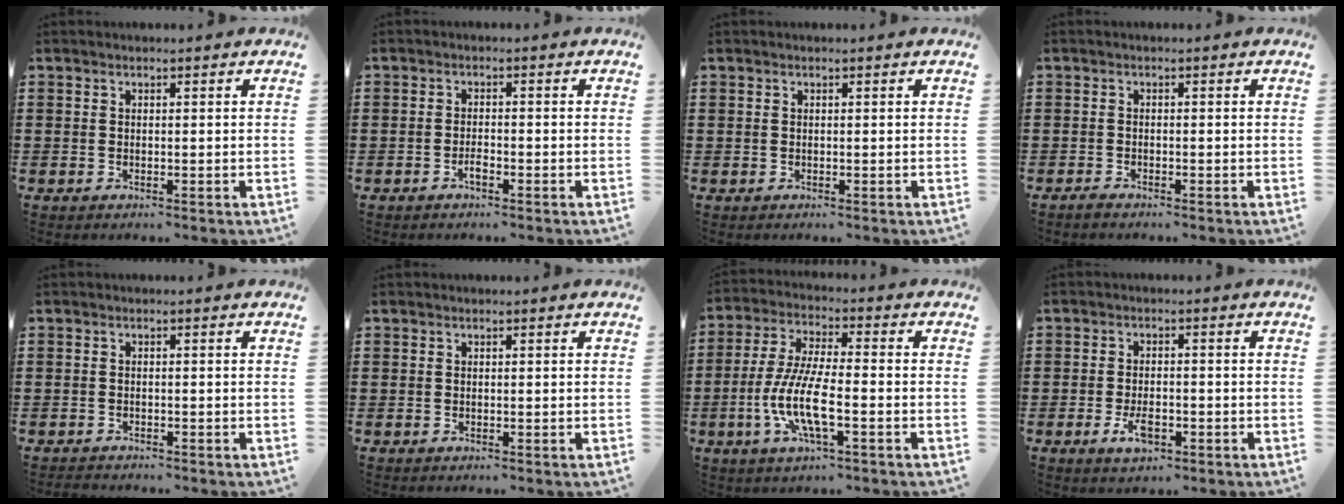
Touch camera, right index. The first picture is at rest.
{"total": 1.7, "force": [-1.1, 0.6, 1.2], "torque": [-0.025, -0.001, -0.020]}
{"total": 0.0}
{"total": 0.8, "force": [-0.8, 0.0, 0.1], "torque": [-0.005, -0.002, -0.016]}
{"total": 1.0, "force": [-1.0, 0.0, -0.1], "torque": [-0.001, 0.001, -0.021]}
{"total": 0.0}
{"total": 9.3, "force": [-3.2, 2.2, 8.4], "torque": [-0.186, -0.013, -0.066]}
{"total": 3.9, "force": [-1.5, 1.8, 3.0], "torque": [-0.066, -0.002, -0.031]}